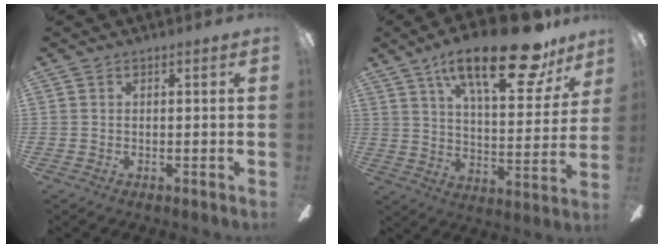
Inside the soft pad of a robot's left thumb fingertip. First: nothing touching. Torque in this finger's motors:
{"motor_torque": [0.34, 0.47, 1.53, -1.24, 0.46]}